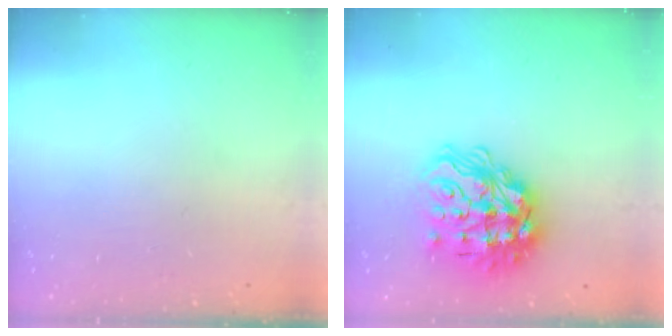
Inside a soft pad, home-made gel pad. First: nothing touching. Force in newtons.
{"total": 21.1, "press": 21.0, "slide": 2.0}